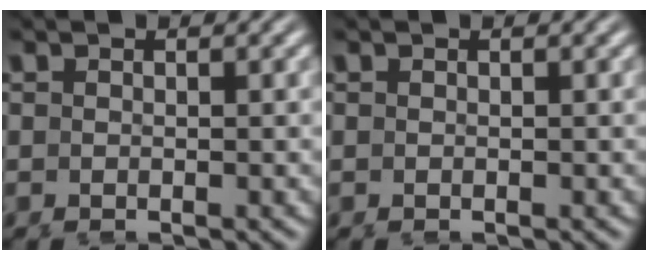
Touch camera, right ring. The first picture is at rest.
{"total": 0.0}